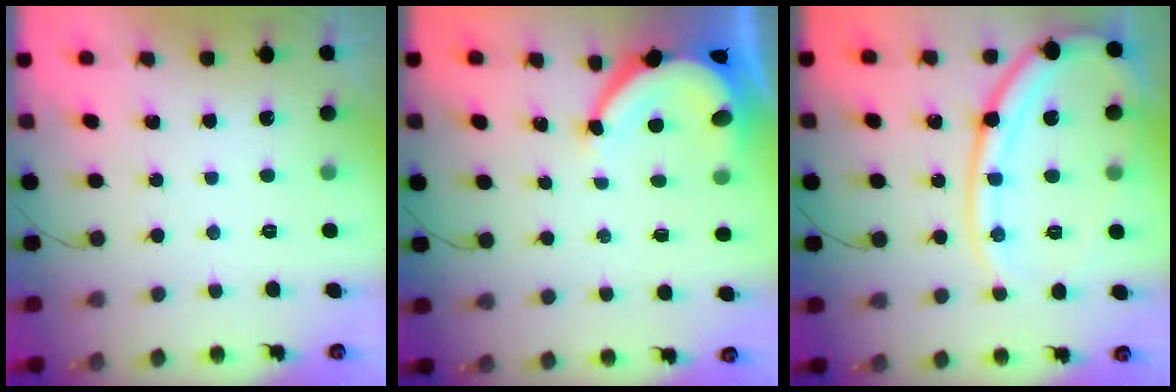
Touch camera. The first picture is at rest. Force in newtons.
{"total": 6.9, "press": 6.8, "slide": 1.1}
{"total": 16.6, "press": 16.5, "slide": 2.2}